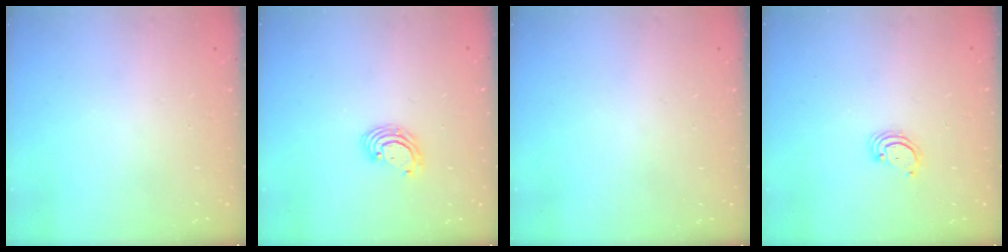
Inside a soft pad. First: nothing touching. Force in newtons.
{"total": 3.8, "press": 3.8, "slide": 0.2}
{"total": 0.0}
{"total": 2.3, "press": 2.3, "slide": 0.2}